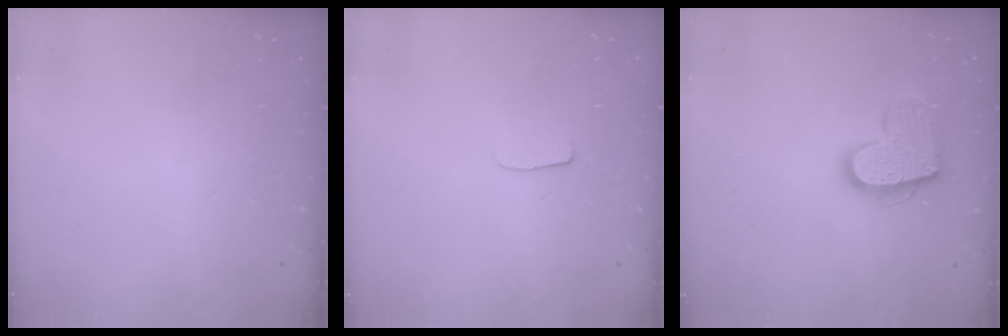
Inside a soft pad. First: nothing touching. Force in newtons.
{"total": 5.1, "press": 5.0, "slide": 0.6}
{"total": 13.9, "press": 13.9, "slide": 0.9}